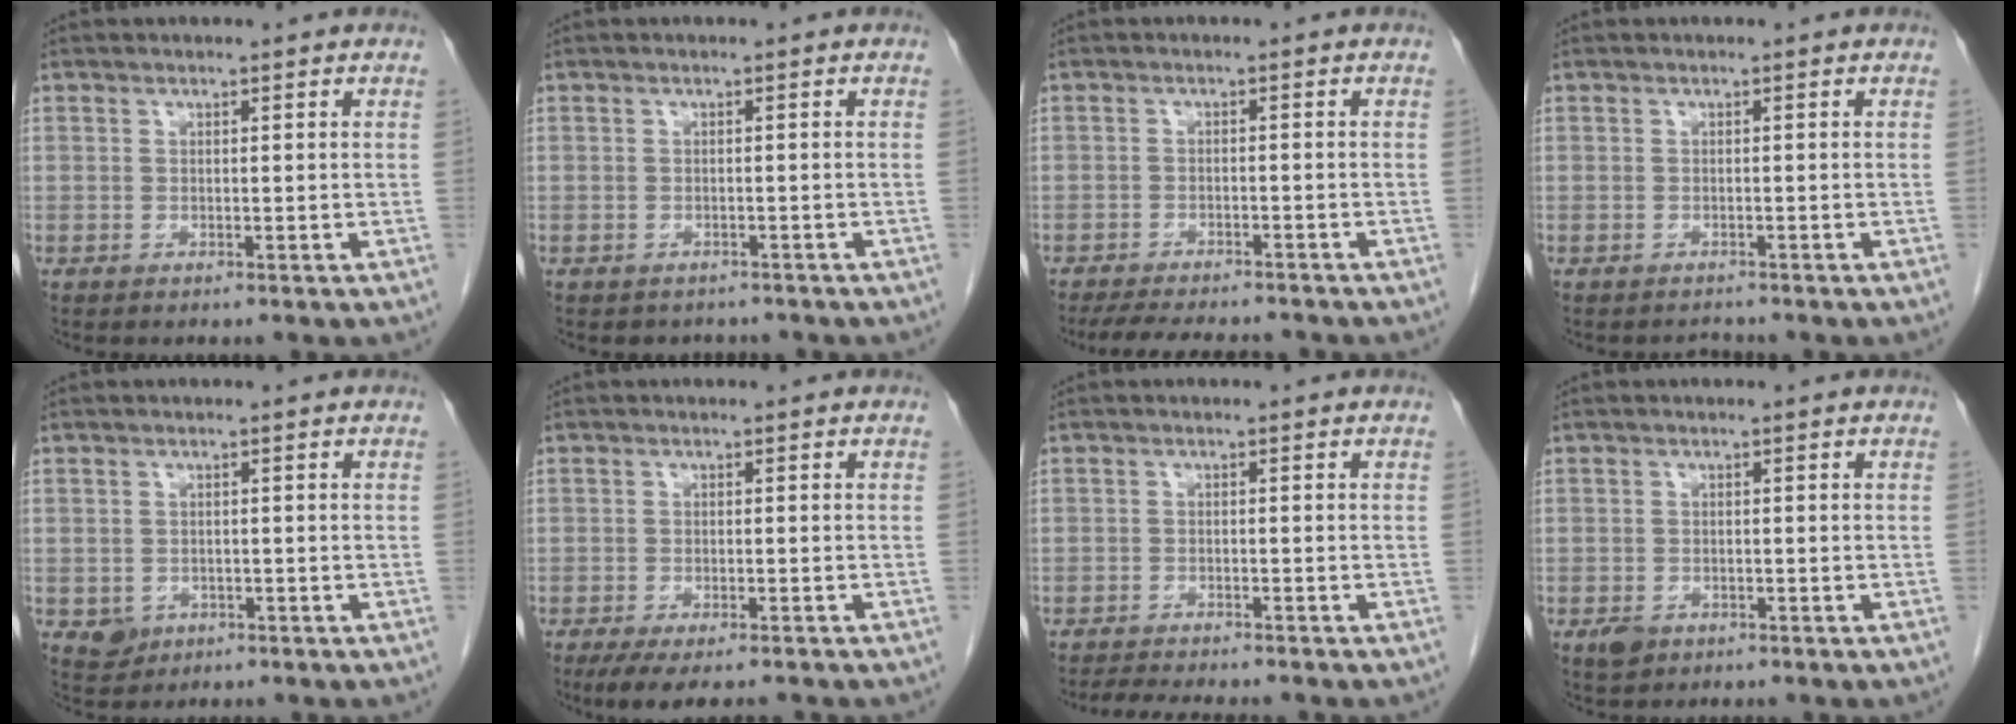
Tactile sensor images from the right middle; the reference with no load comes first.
{"total": 2.8, "force": [-2.3, 1.4, 0.2], "torque": [-0.006, 0.003, -0.030]}
{"total": 10.5, "force": [-9.4, 2.1, 4.1], "torque": [-0.068, -0.009, -0.129]}
{"total": 0.9, "force": [-0.8, 0.1, -0.3], "torque": [-0.001, -0.008, -0.012]}
{"total": 2.6, "force": [-1.0, 2.3, 0.8], "torque": [-0.011, 0.003, -0.007]}
{"total": 7.2, "force": [-5.9, 1.6, 3.9], "torque": [-0.051, -0.010, -0.089]}
{"total": 6.7, "force": [-6.1, 0.7, 2.8], "torque": [-0.043, -0.013, -0.090]}
{"total": 2.0, "force": [-1.2, 1.4, 0.9], "torque": [-0.016, 0.002, -0.014]}